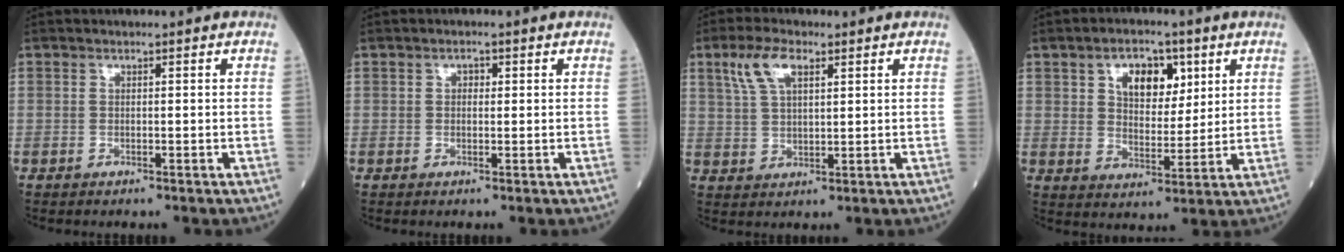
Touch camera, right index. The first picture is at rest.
{"total": 1.2, "force": [0.3, 0.8, 0.8], "torque": [-0.010, 0.003, 0.003]}
{"total": 6.5, "force": [3.4, 2.5, 4.9], "torque": [-0.109, 0.016, 0.070]}
{"total": 7.8, "force": [3.4, 4.5, 5.4], "torque": [-0.085, 0.012, 0.060]}